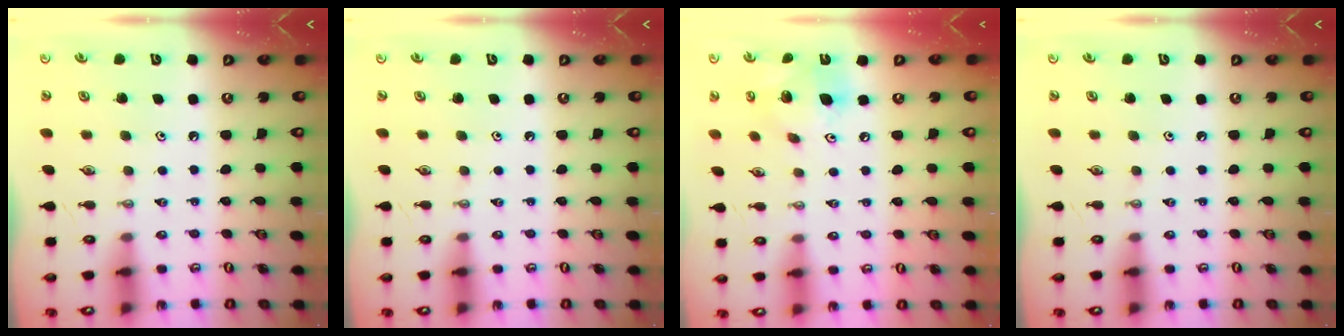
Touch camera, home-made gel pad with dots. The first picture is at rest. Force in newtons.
{"total": 0.0}
{"total": 14.1, "press": 13.8, "slide": 2.9}
{"total": 0.0}